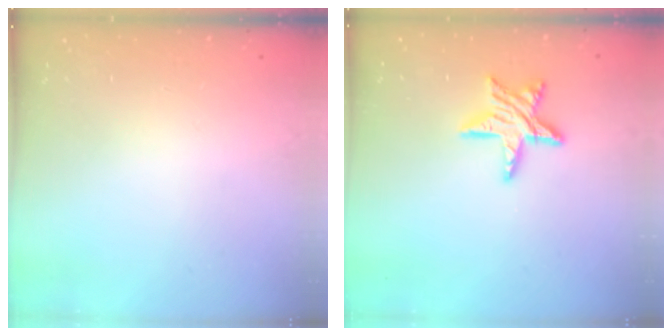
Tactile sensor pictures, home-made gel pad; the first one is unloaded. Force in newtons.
{"total": 11.2, "press": 11.2, "slide": 1.0}